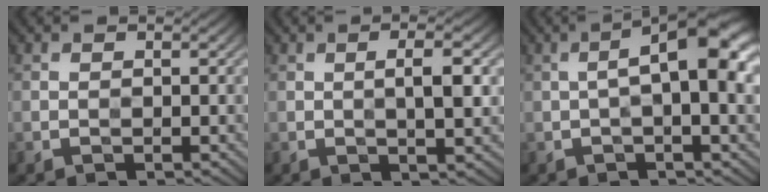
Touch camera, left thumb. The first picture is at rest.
{"total": 4.0, "force": [0.4, 0.8, 3.9], "torque": [-0.066, 0.005, 0.006]}
{"total": 8.5, "force": [0.6, 2.2, 8.2], "torque": [-0.126, 0.020, 0.003]}